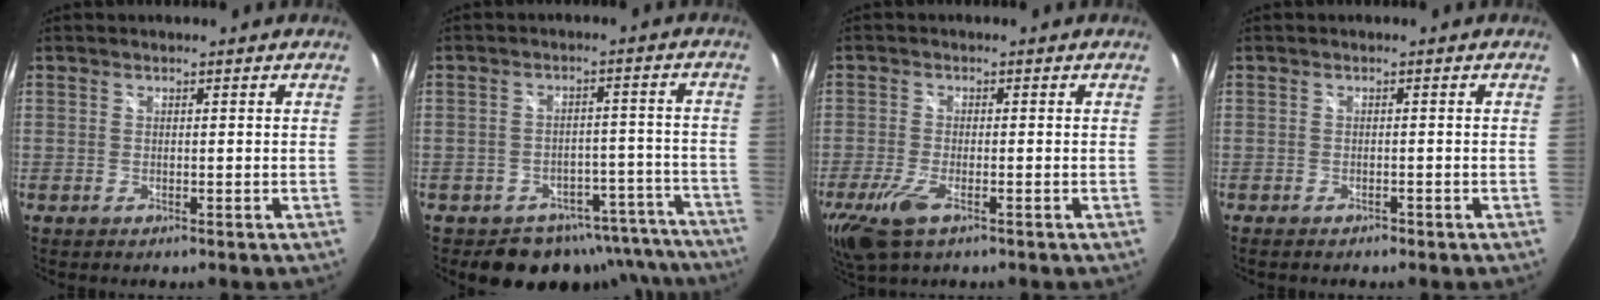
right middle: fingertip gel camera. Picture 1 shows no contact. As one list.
[{"total": 15.6, "force": [-13.1, 8.1, 2.7], "torque": [-0.044, 0.048, -0.143]}, {"total": 7.8, "force": [-4.3, 2.7, 6.0], "torque": [-0.142, -0.028, -0.080]}, {"total": 2.0, "force": [-1.7, 0.7, 0.8], "torque": [-0.015, -0.010, -0.027]}]